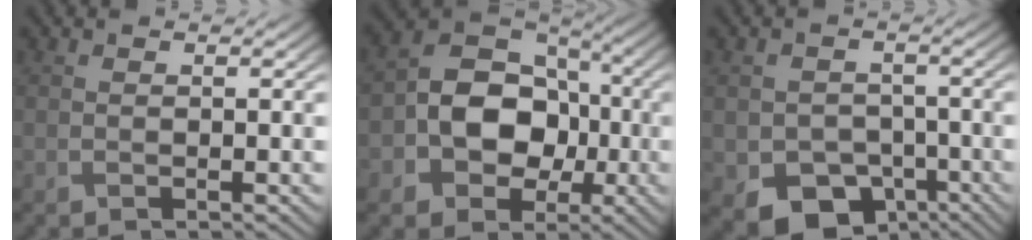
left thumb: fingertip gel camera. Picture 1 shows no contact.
{"total": 10.5, "force": [-2.1, 8.0, 6.4], "torque": [-0.114, -0.001, -0.054]}
{"total": 7.7, "force": [-3.8, 5.8, 3.5], "torque": [-0.067, -0.024, -0.061]}